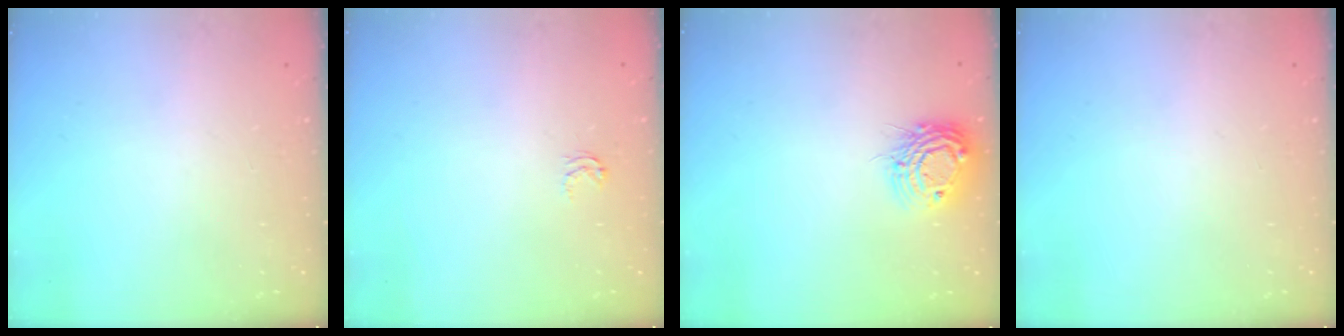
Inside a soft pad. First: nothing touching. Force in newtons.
{"total": 2.6, "press": 2.6, "slide": 0.4}
{"total": 11.3, "press": 11.3, "slide": 1.0}
{"total": 0.0}